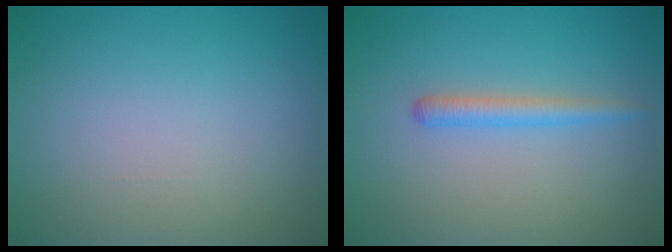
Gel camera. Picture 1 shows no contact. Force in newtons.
{"total": 1.7, "press": 1.7, "slide": 0.2}